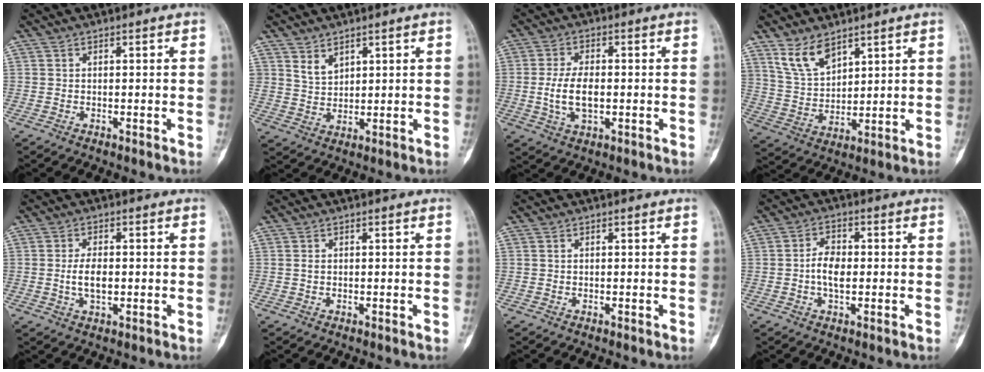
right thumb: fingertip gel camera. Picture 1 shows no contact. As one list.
[{"total": 3.4, "force": [2.4, 2.1, 1.2], "torque": [-0.009, -0.025, 0.054]}, {"total": 7.4, "force": [-0.8, 3.9, 6.3], "torque": [-0.116, 0.001, -0.013]}, {"total": 7.9, "force": [5.6, 3.8, 4.0], "torque": [-0.061, -0.032, 0.120]}, {"total": 4.7, "force": [-0.4, 2.4, 4.0], "torque": [-0.067, 0.001, -0.010]}, {"total": 0.6, "force": [0.0, 0.4, 0.4], "torque": [-0.010, 0.001, -0.001]}, {"total": 0.0}, {"total": 5.1, "force": [-0.5, 2.8, 4.3], "torque": [-0.077, 0.009, -0.015]}]